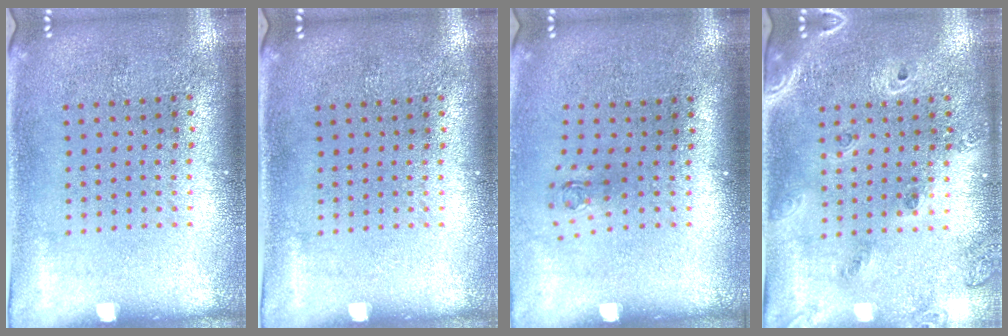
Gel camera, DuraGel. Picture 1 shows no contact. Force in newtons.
{"total": 0.0}
{"total": 0.7, "press": 0.3, "slide": 0.6}
{"total": 1.5, "press": 1.4, "slide": 0.5}